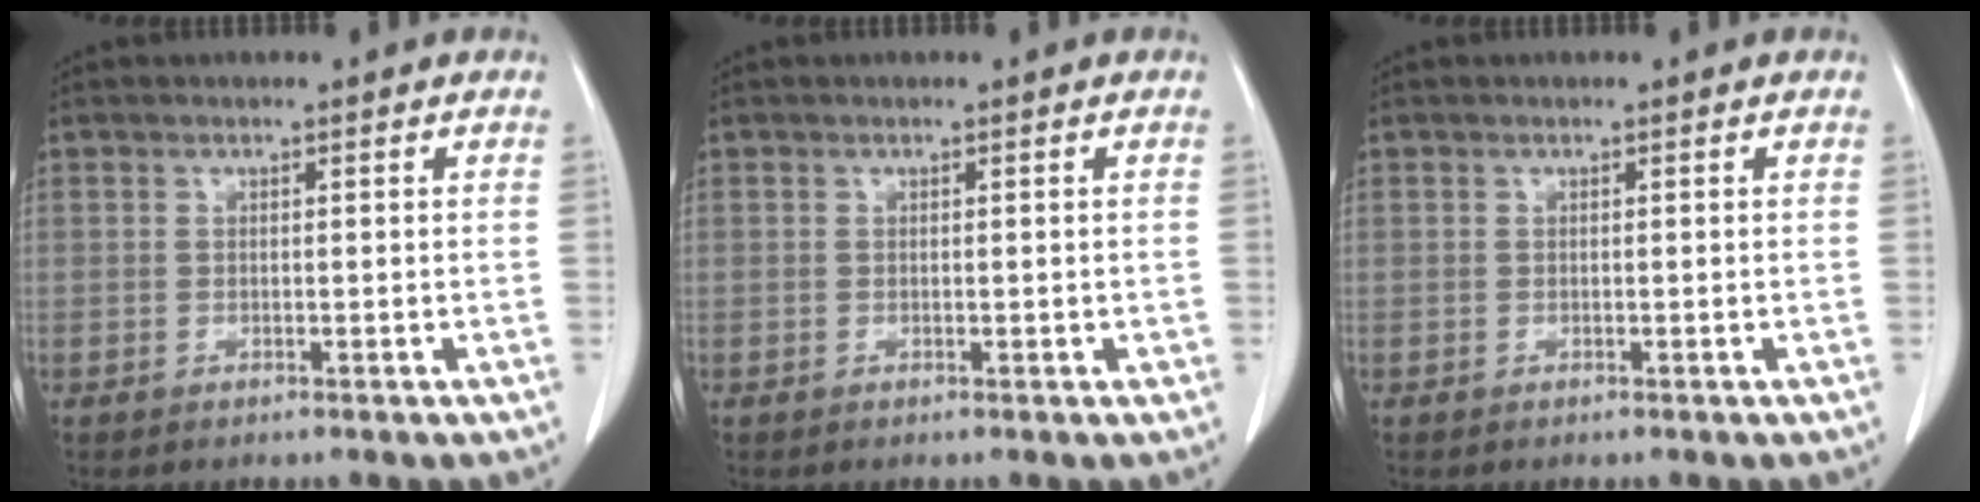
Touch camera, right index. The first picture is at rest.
{"total": 0.7, "force": [0.0, 0.5, 0.6], "torque": [-0.005, 0.000, 0.002]}
{"total": 0.0}